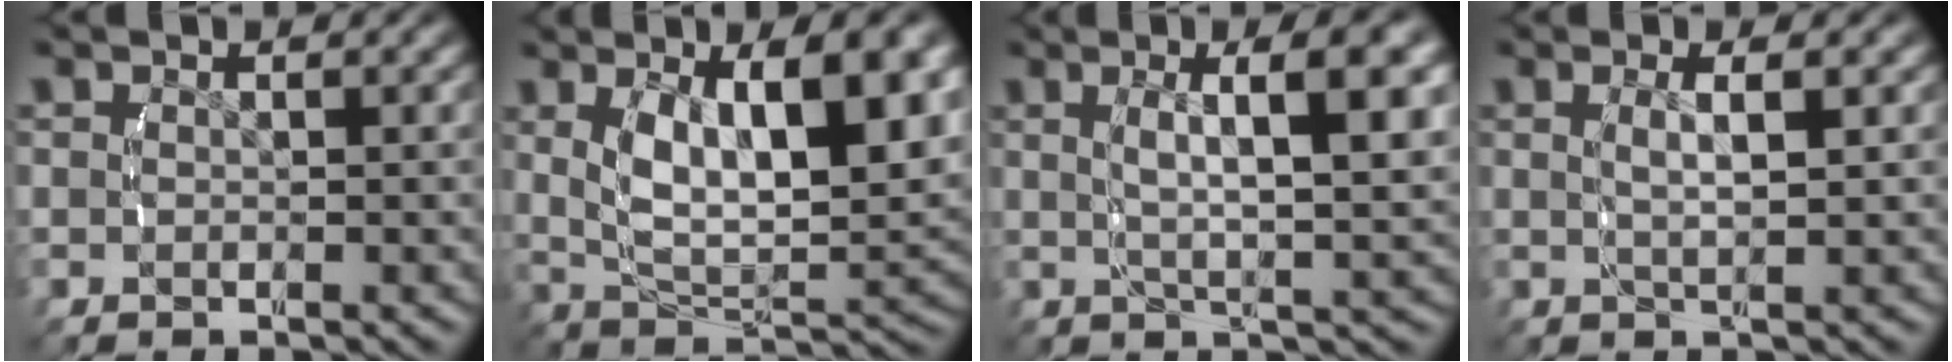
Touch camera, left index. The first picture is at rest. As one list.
[{"total": 10.0, "force": [0.9, 5.2, 8.5], "torque": [-0.158, -0.017, 0.028]}, {"total": 6.8, "force": [1.5, 1.0, 6.5], "torque": [-0.088, 0.009, 0.029]}, {"total": 2.7, "force": [0.7, 0.2, 2.6], "torque": [-0.046, -0.004, 0.019]}]